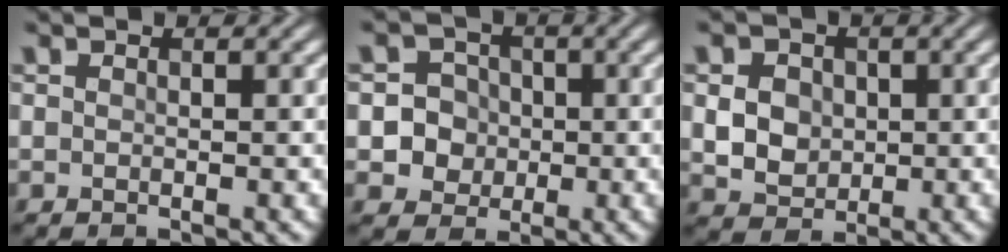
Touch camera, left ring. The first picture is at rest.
{"total": 4.6, "force": [-0.5, 4.4, 1.2], "torque": [-0.006, 0.017, -0.023]}
{"total": 3.6, "force": [0.2, 3.0, 1.9], "torque": [-0.039, -0.004, 0.004]}